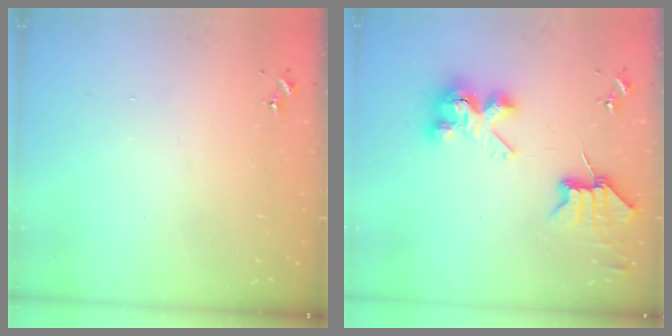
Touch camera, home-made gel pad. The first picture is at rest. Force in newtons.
{"total": 7.4, "press": 7.4, "slide": 0.3}